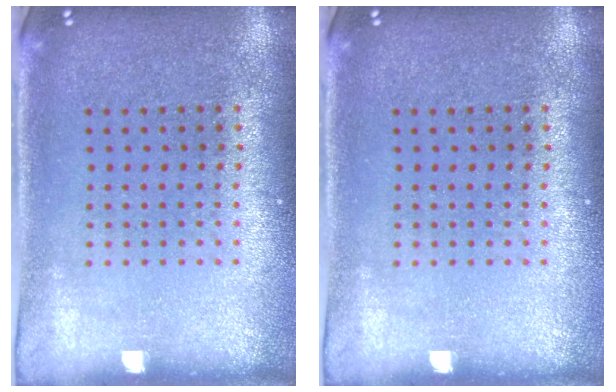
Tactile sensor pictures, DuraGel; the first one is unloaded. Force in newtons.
{"total": 0.0}